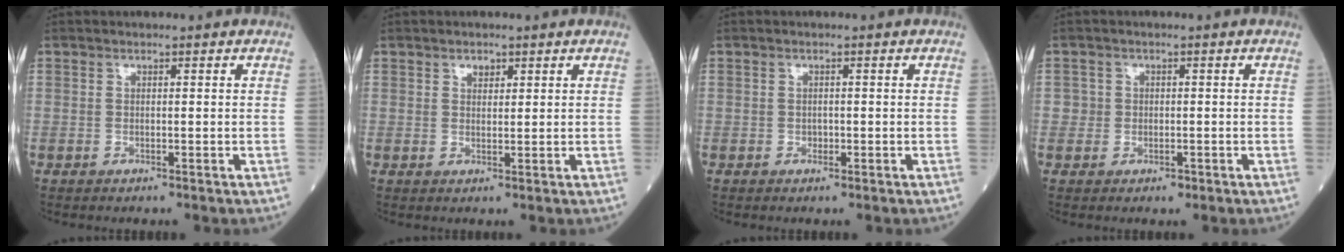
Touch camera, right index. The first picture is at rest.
{"total": 1.5, "force": [0.9, 0.9, 0.7], "torque": [-0.009, 0.000, 0.014]}
{"total": 0.7, "force": [-0.2, 0.6, 0.3], "torque": [-0.003, 0.002, -0.003]}
{"total": 2.1, "force": [-0.4, 2.0, 0.4], "torque": [-0.002, 0.007, -0.004]}